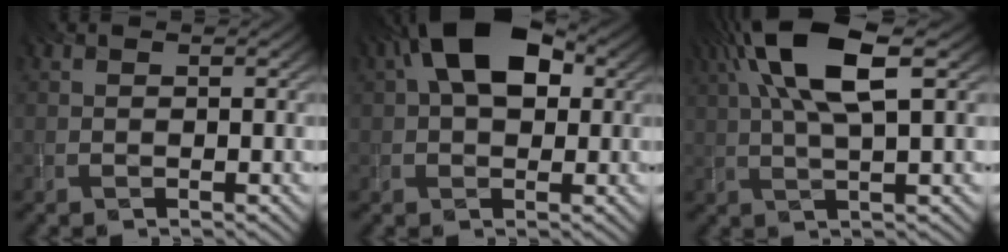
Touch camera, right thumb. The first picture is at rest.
{"total": 10.3, "force": [3.2, 5.9, 7.9], "torque": [-0.144, 0.029, 0.034]}
{"total": 11.4, "force": [4.6, 3.0, 10.0], "torque": [-0.218, 0.021, 0.083]}